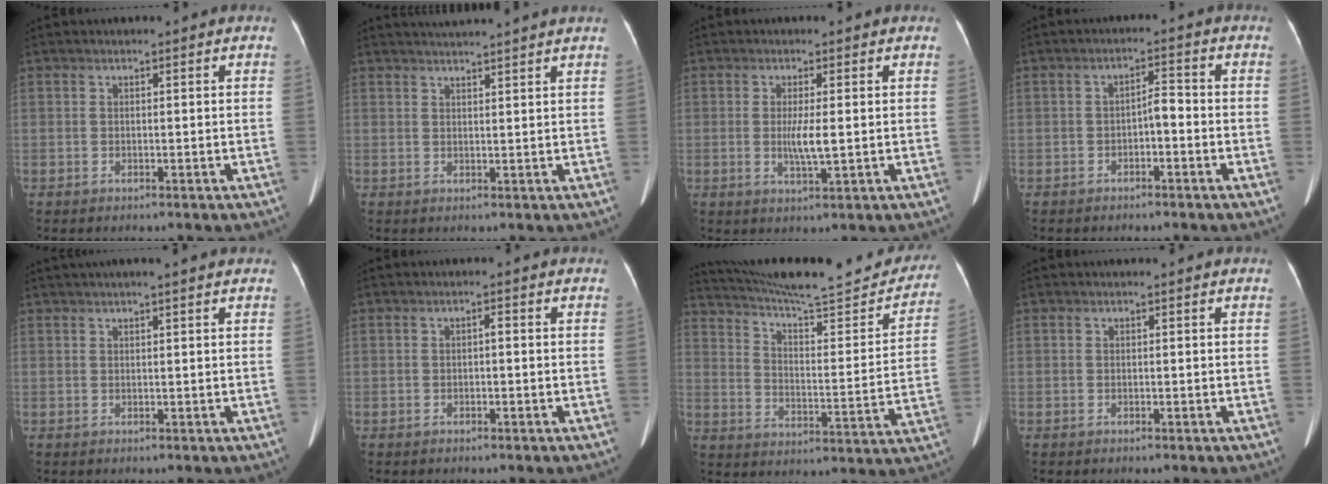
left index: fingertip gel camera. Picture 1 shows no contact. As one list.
[{"total": 7.2, "force": [6.6, -1.1, 2.6], "torque": [-0.035, 0.024, 0.081]}, {"total": 3.5, "force": [-0.1, 0.2, 3.5], "torque": [-0.072, -0.007, 0.002]}, {"total": 2.7, "force": [-1.1, 0.9, 2.3], "torque": [-0.036, 0.013, -0.018]}, {"total": 5.4, "force": [4.4, -0.1, 3.1], "torque": [-0.045, 0.036, 0.062]}, {"total": 0.9, "force": [-0.2, 0.3, 0.8], "torque": [-0.011, 0.003, -0.004]}, {"total": 25.8, "force": [23.5, 3.6, 10.1], "torque": [-0.154, -0.043, 0.316]}, {"total": 0.0}]